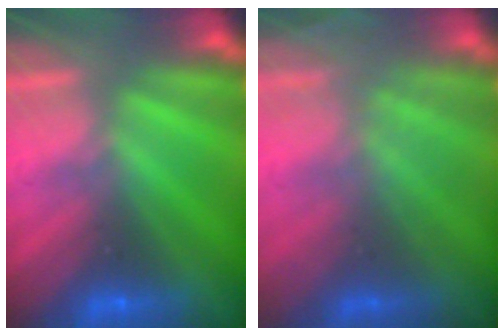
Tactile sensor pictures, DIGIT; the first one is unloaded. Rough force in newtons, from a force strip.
{"total": 1.7}